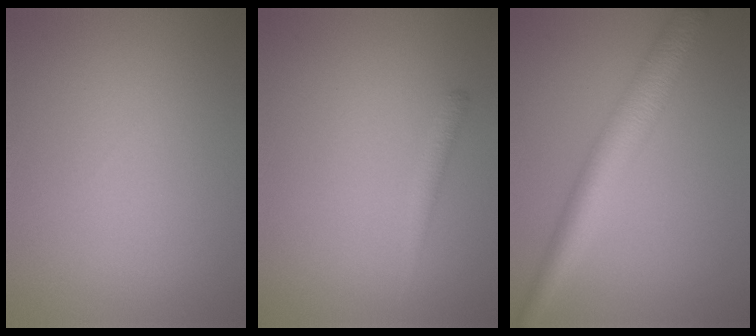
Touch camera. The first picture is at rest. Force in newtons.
{"total": 1.4, "press": 1.3, "slide": 0.1}
{"total": 5.5, "press": 5.5, "slide": 0.1}